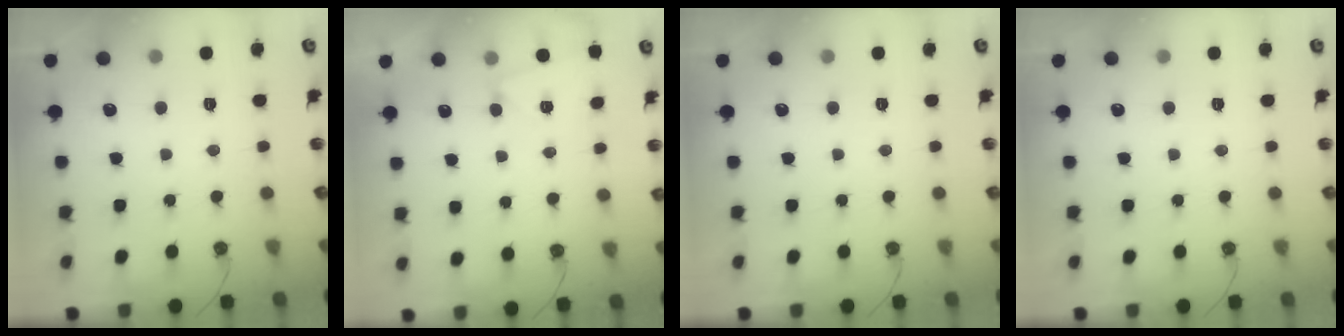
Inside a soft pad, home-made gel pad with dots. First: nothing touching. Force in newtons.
{"total": 2.6, "press": 1.5, "slide": 2.1}
{"total": 0.0}
{"total": 0.0}